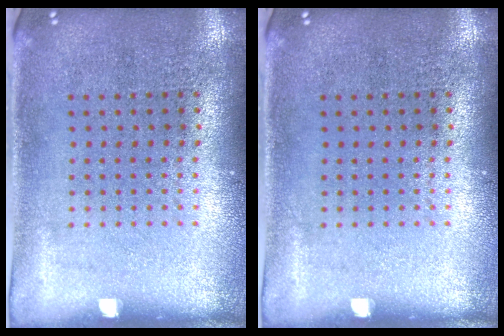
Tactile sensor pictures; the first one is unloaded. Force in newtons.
{"total": 0.0}